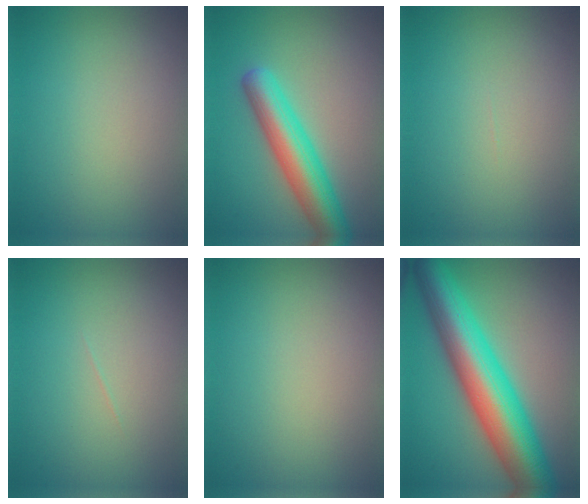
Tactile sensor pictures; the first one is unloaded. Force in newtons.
{"total": 6.6, "press": 6.6, "slide": 0.2}
{"total": 0.0}
{"total": 0.0}
{"total": 0.0}
{"total": 12.2, "press": 12.2, "slide": 0.2}